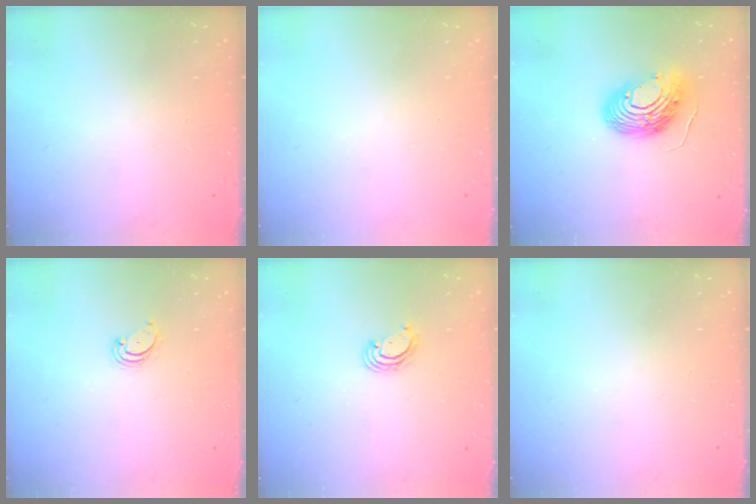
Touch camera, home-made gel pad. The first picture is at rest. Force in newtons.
{"total": 0.0}
{"total": 13.3, "press": 13.1, "slide": 2.3}
{"total": 2.6, "press": 2.5, "slide": 0.3}
{"total": 2.6, "press": 2.6, "slide": 0.3}
{"total": 0.0}